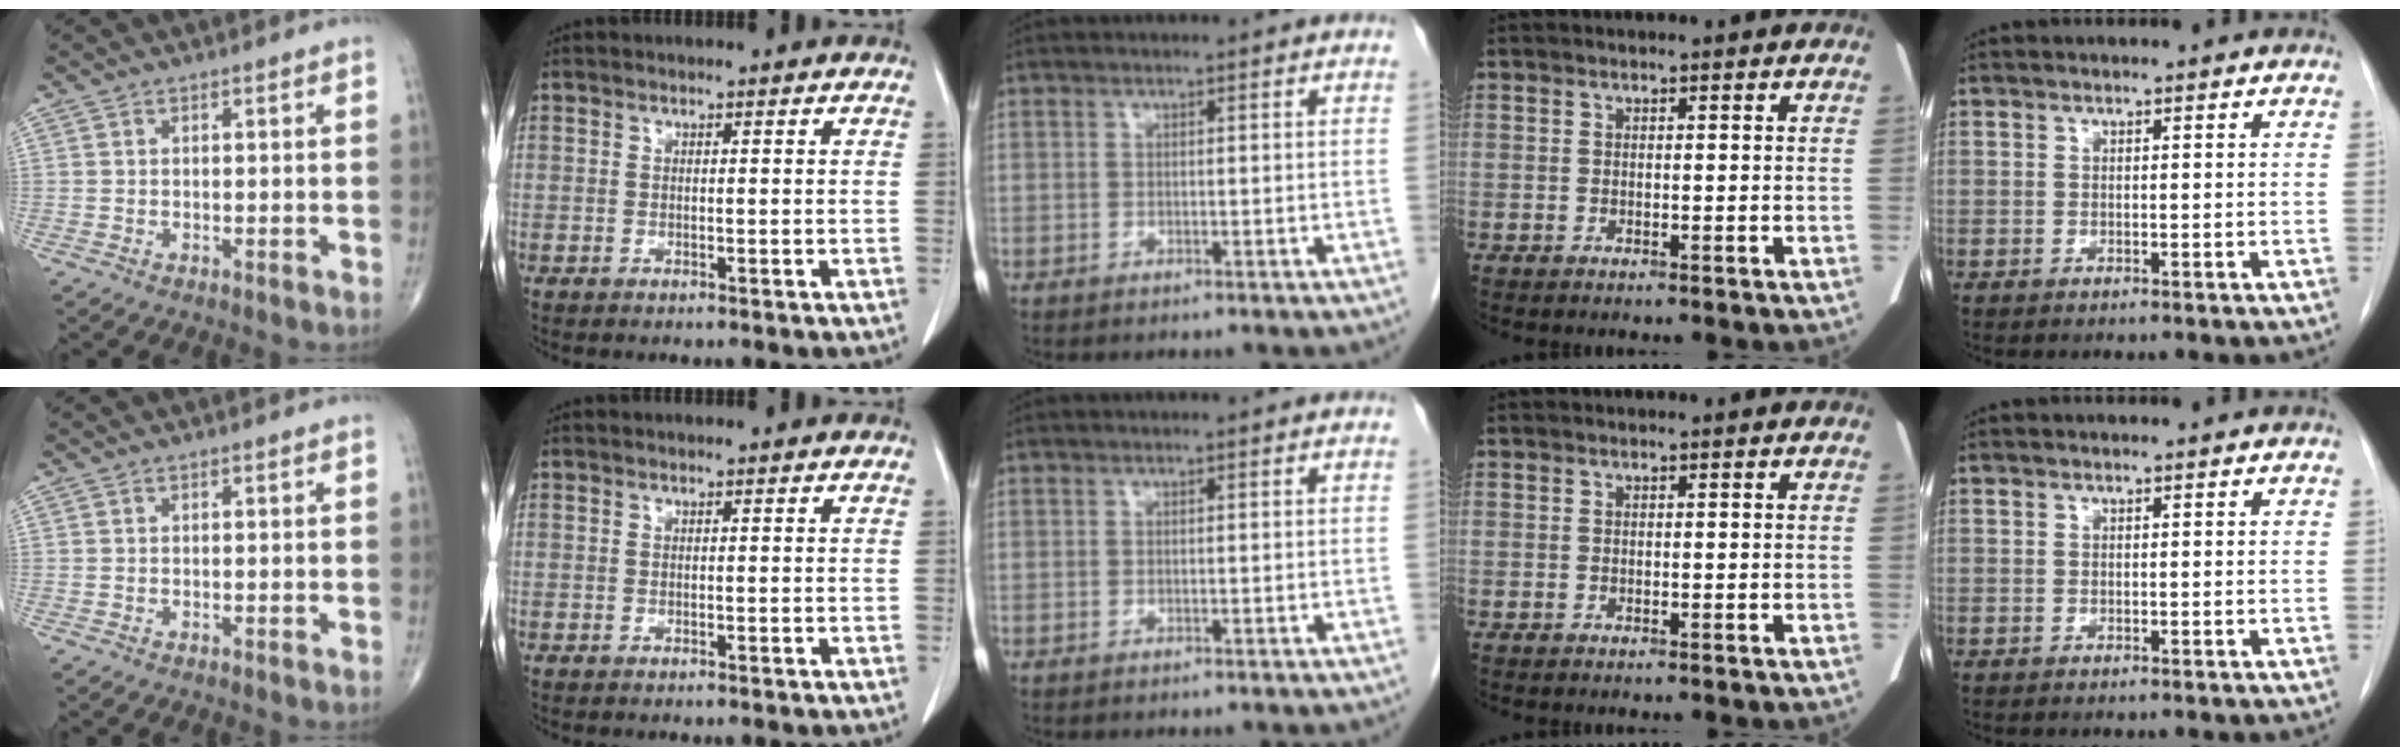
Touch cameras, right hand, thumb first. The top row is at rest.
{}